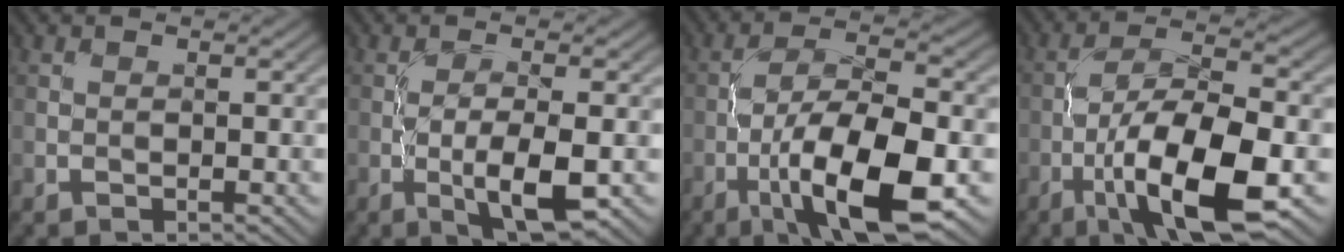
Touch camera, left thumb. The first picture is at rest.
{"total": 5.5, "force": [-1.4, 1.5, 5.1], "torque": [-0.096, -0.001, -0.025]}
{"total": 13.2, "force": [-5.1, 4.3, 11.4], "torque": [-0.206, -0.003, -0.092]}
{"total": 13.5, "force": [-5.2, 4.5, 11.6], "torque": [-0.211, -0.002, -0.096]}